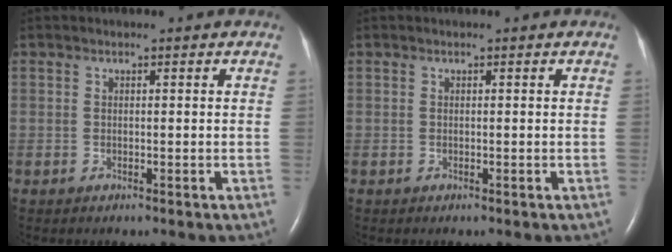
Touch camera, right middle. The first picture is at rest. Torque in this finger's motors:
{"motor_torque": [0.04, -0.02, 0.00, 0.00]}